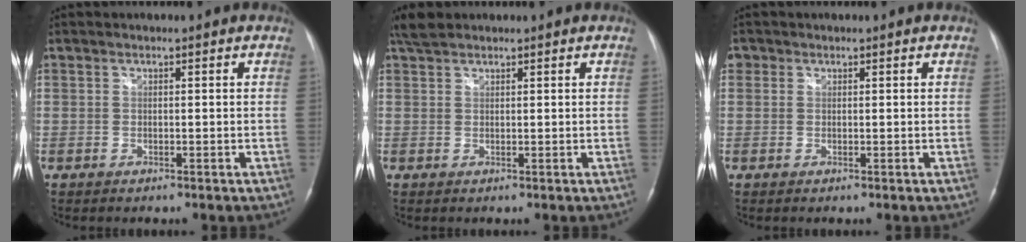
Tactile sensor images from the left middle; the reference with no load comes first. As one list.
[{"total": 2.8, "force": [2.5, 0.9, 0.9], "torque": [-0.023, 0.016, 0.048]}, {"total": 1.2, "force": [0.5, 1.1, 0.2], "torque": [0.008, 0.004, 0.005]}]